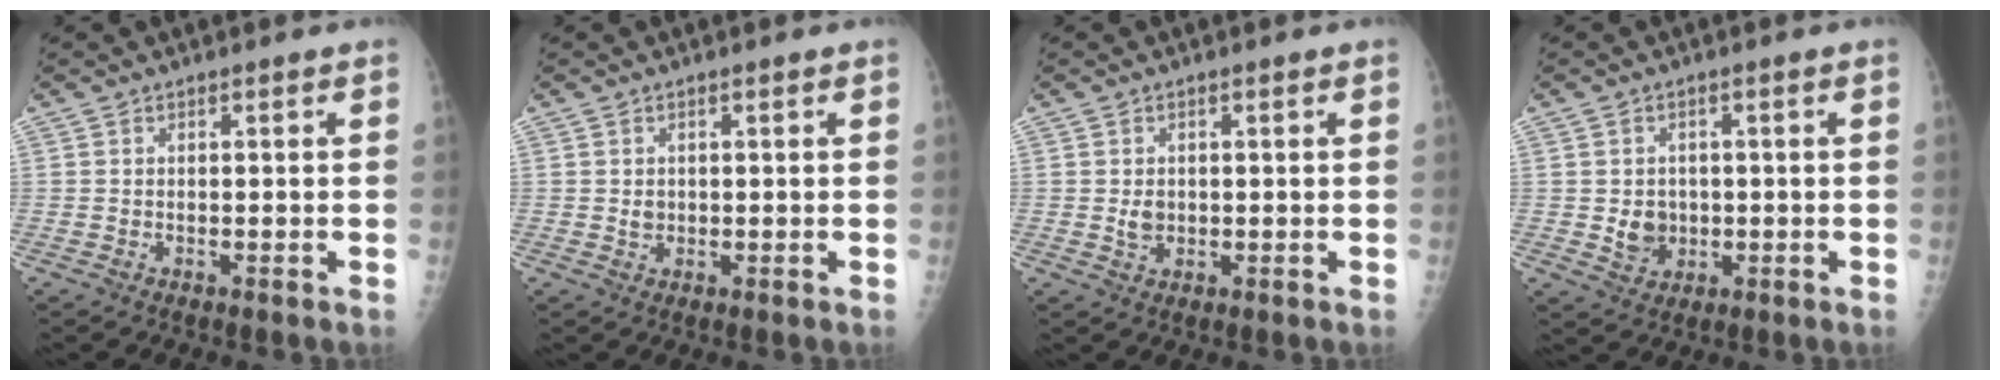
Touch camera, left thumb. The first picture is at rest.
{"total": 1.5, "force": [0.3, 1.3, 0.7], "torque": [-0.007, -0.001, 0.008]}
{"total": 2.4, "force": [0.2, 2.0, 1.5], "torque": [-0.017, -0.002, 0.008]}
{"total": 4.6, "force": [-0.2, 4.0, 2.3], "torque": [-0.016, 0.000, 0.006]}